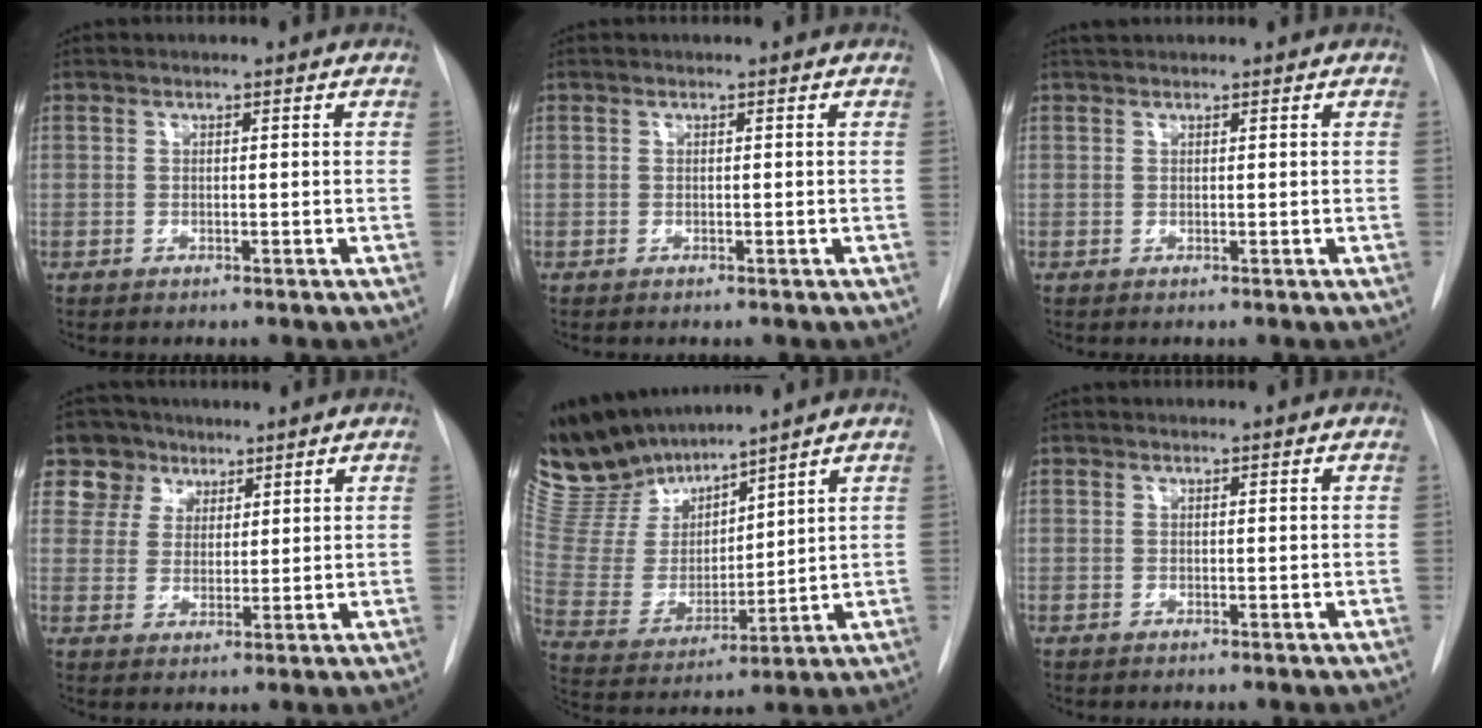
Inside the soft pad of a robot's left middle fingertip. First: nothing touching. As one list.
[{"total": 0.0}, {"total": 1.0, "force": [1.0, 0.1, -0.1], "torque": [-0.010, 0.013, 0.022]}, {"total": 7.4, "force": [4.4, 5.9, 0.4], "torque": [-0.004, 0.016, 0.084]}, {"total": 13.5, "force": [12.6, 3.6, 3.4], "torque": [-0.087, 0.000, 0.263]}, {"total": 0.0}]